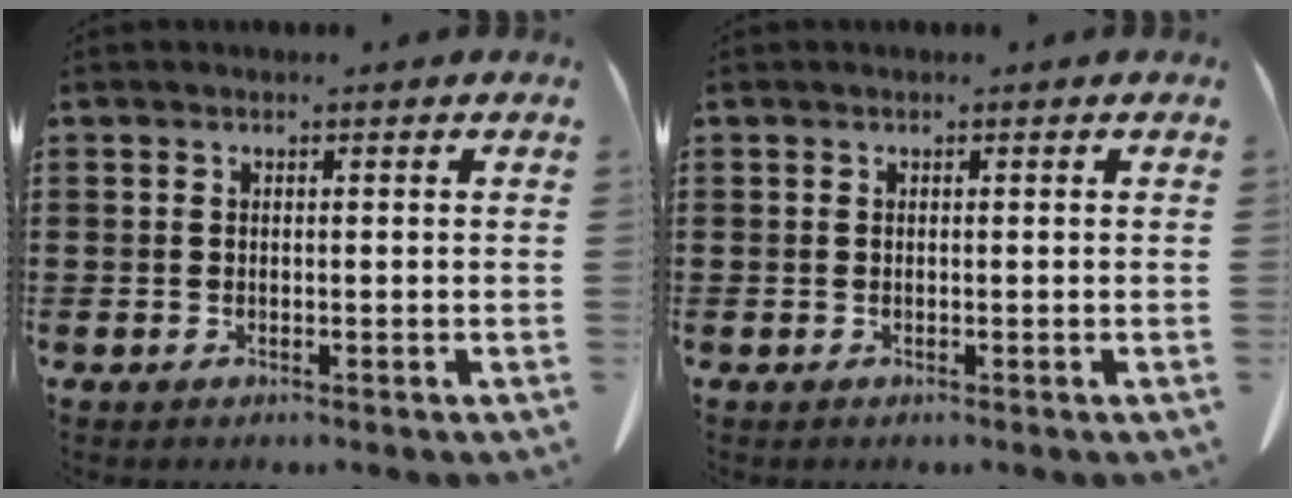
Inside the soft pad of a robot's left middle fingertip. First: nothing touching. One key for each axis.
{"total": 0.0}